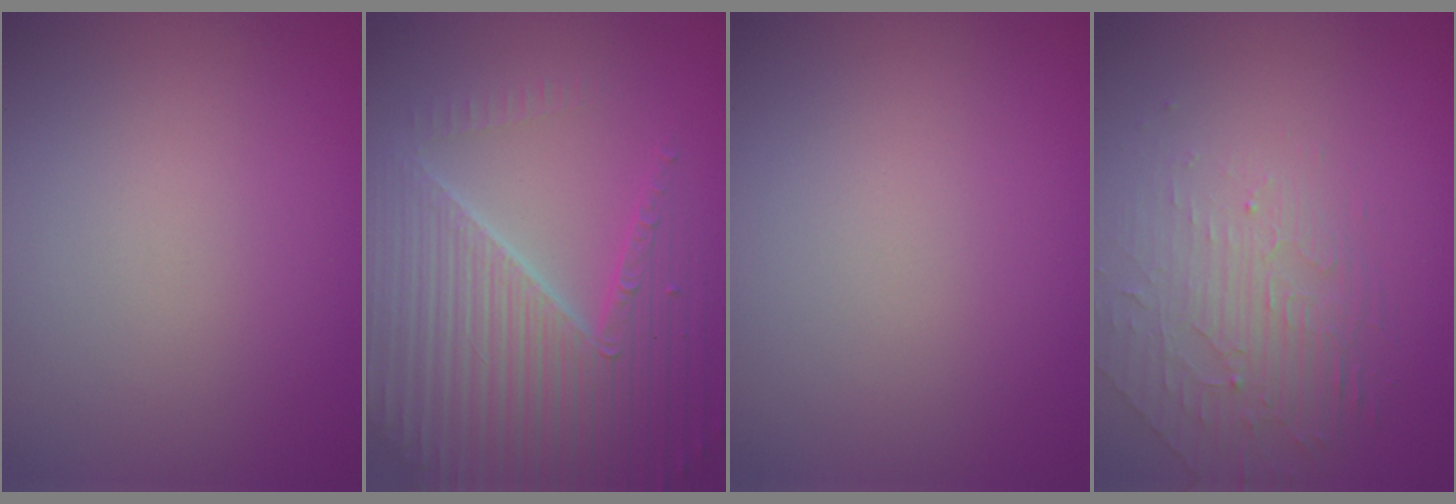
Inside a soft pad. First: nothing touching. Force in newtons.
{"total": 7.1, "press": 6.9, "slide": 1.7}
{"total": 0.0}
{"total": 2.2, "press": 1.5, "slide": 1.7}